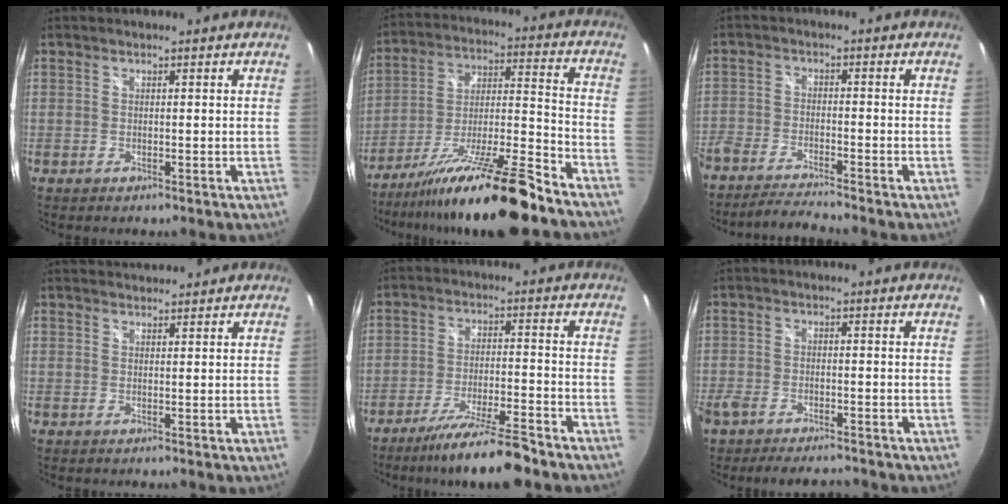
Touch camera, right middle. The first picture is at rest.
{"total": 20.1, "force": [-15.6, 0.6, 12.6], "torque": [-0.217, -0.018, -0.259]}
{"total": 7.9, "force": [-7.3, 0.7, 2.9], "torque": [-0.087, -0.016, -0.137]}
{"total": 2.8, "force": [2.7, 0.4, 0.4], "torque": [-0.008, 0.008, 0.043]}
{"total": 12.3, "force": [-10.3, 0.7, 6.7], "torque": [-0.136, -0.017, -0.170]}
{"total": 8.2, "force": [-6.8, 2.8, 3.5], "torque": [-0.091, -0.017, -0.113]}